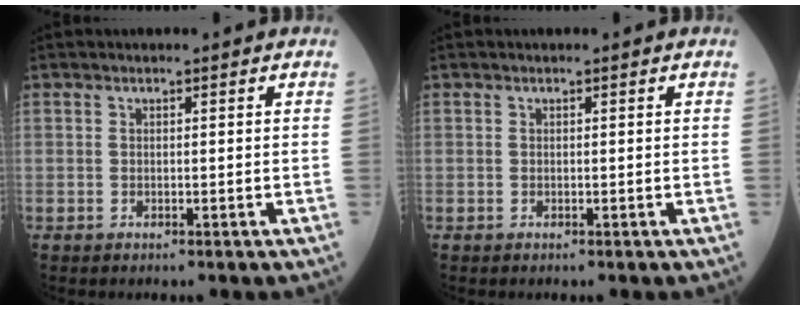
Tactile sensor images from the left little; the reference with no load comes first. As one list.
[{"total": 0.0}]